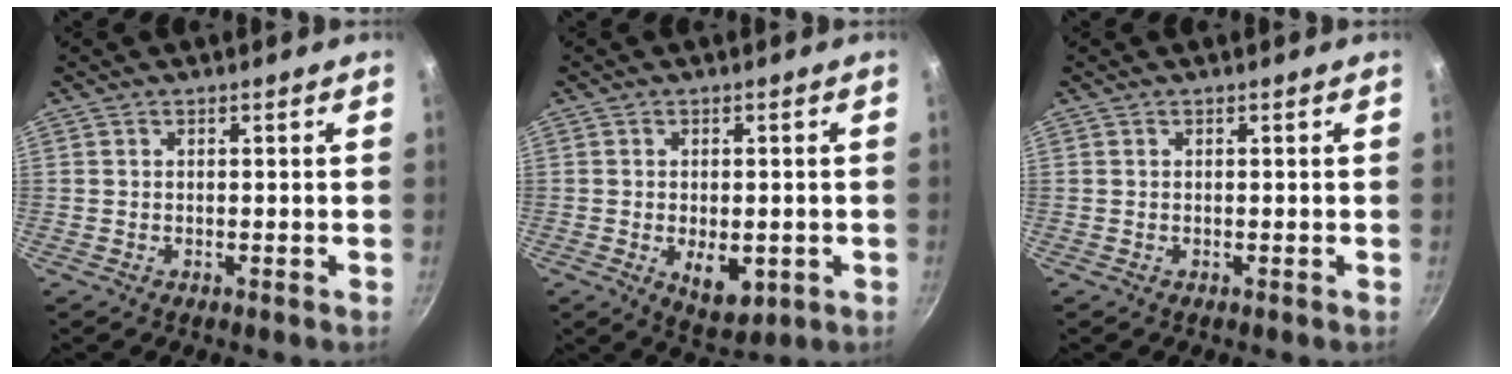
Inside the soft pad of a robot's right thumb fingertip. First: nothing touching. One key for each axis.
{"total": 7.3, "fx": -1.7, "fy": 4.1, "fz": 5.8, "tx": -0.066, "ty": -0.009, "tz": -0.011}
{"total": 0.0}